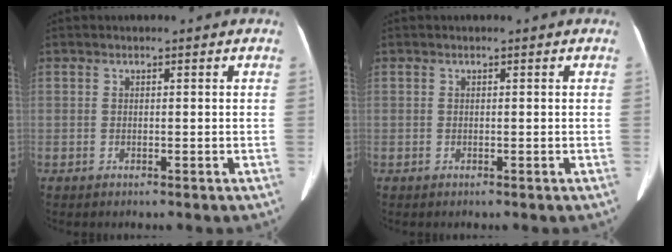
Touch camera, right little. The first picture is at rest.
{"total": 0.0}